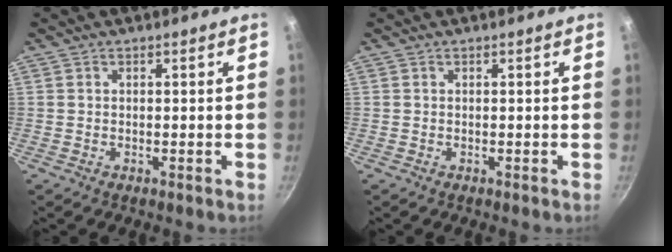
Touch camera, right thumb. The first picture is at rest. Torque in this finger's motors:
{"motor_torque": [0.00, 0.00, 0.00, 0.00, 0.00]}